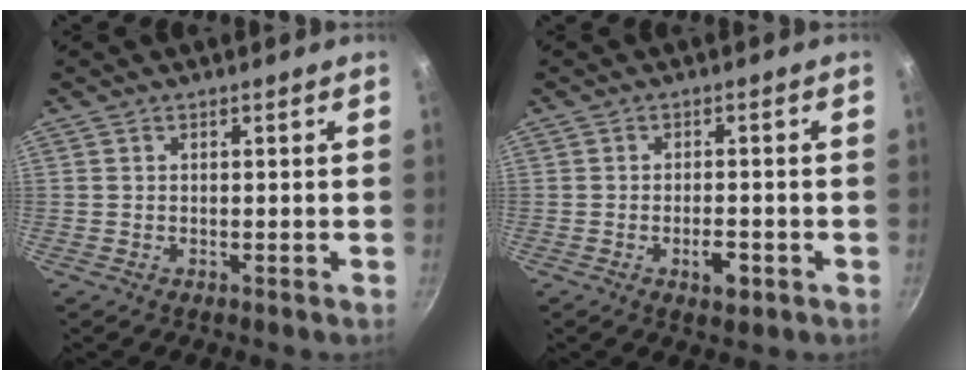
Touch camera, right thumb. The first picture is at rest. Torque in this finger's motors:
{"motor_torque": [-0.29, 0.03, 0.15, 0.36, 0.12]}